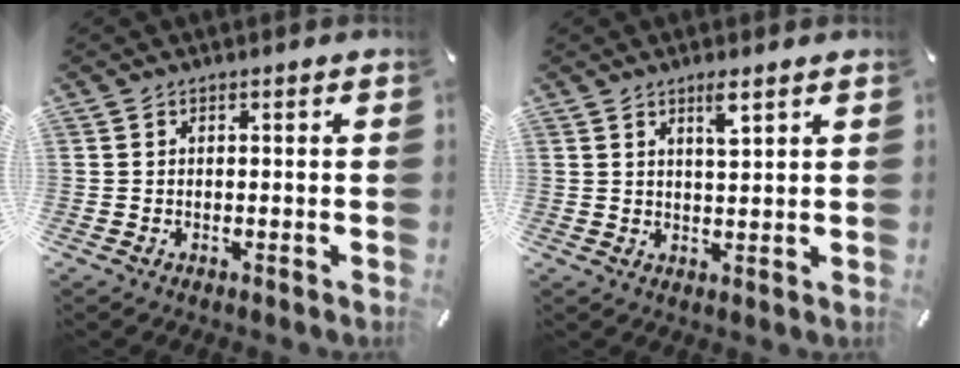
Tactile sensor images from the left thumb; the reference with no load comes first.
{"total": 3.9, "force": [2.5, 0.8, 2.9], "torque": [-0.057, -0.003, 0.041]}